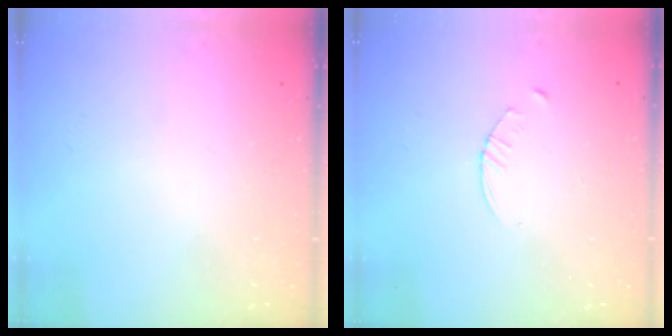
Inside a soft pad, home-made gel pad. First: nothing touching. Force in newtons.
{"total": 3.2, "press": 3.2, "slide": 0.5}